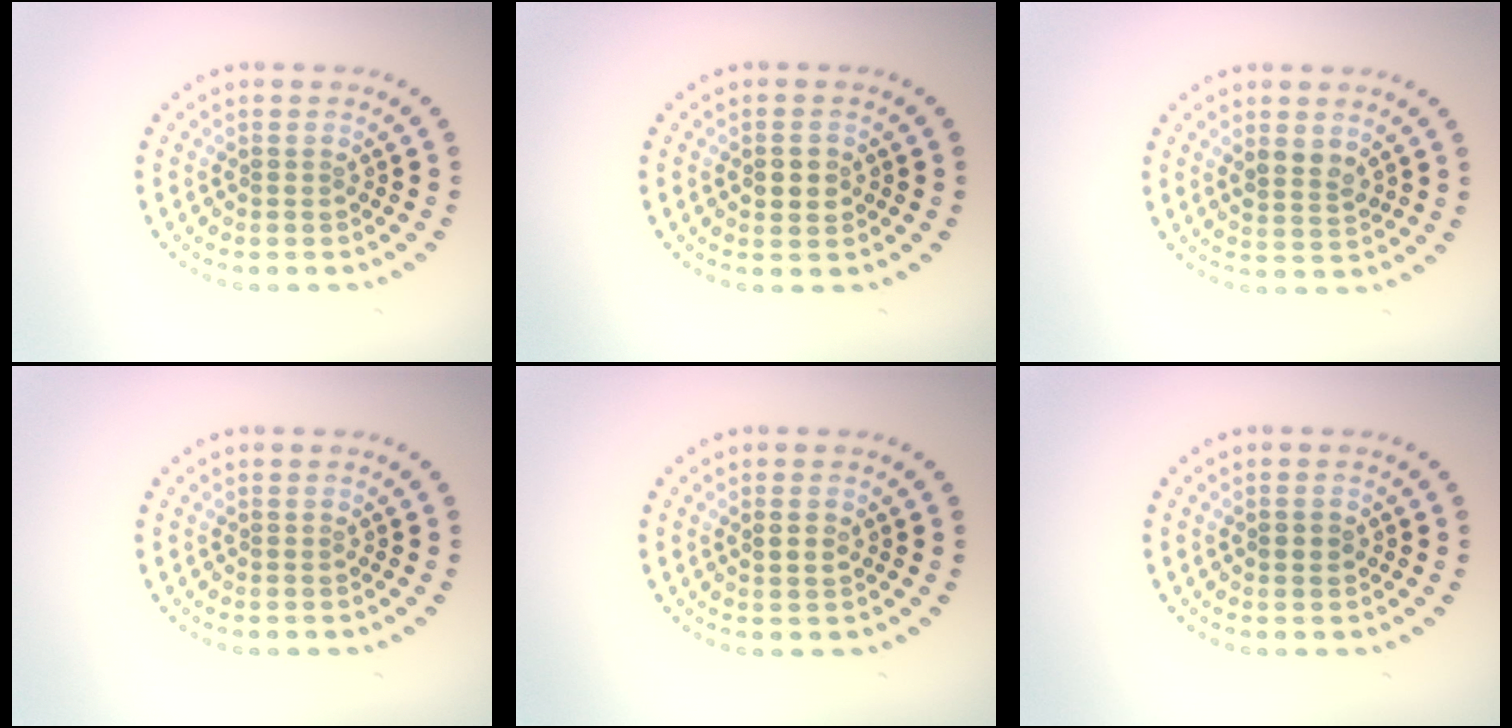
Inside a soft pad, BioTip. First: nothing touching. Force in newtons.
{"total": 1.8, "press": 1.8, "slide": 0.3}
{"total": 2.2, "press": 2.0, "slide": 1.0}
{"total": 0.0}
{"total": 1.1, "press": 1.1, "slide": 0.3}
{"total": 1.4, "press": 1.4, "slide": 0.1}